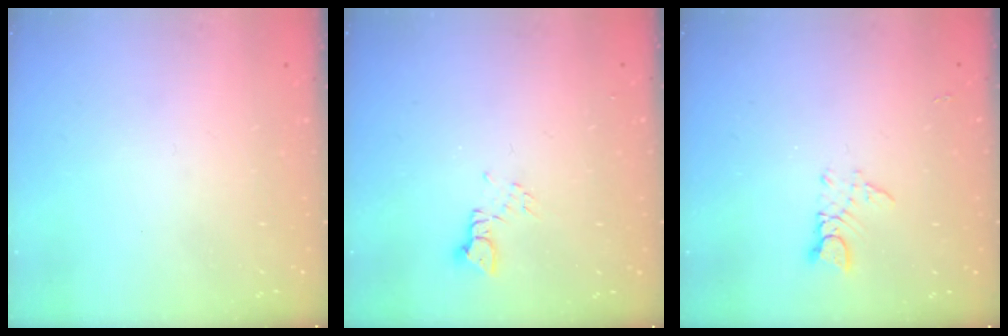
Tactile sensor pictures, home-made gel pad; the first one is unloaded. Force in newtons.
{"total": 2.1, "press": 2.1, "slide": 0.3}
{"total": 3.0, "press": 3.0, "slide": 0.4}